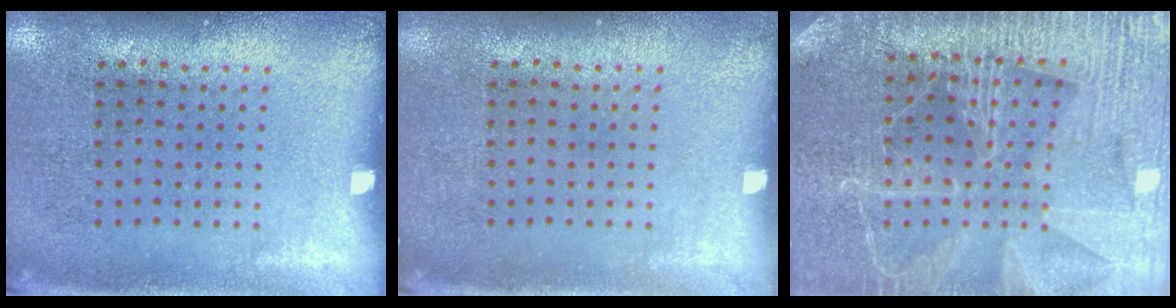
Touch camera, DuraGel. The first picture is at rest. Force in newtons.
{"total": 0.0}
{"total": 4.2, "press": 3.9, "slide": 1.4}